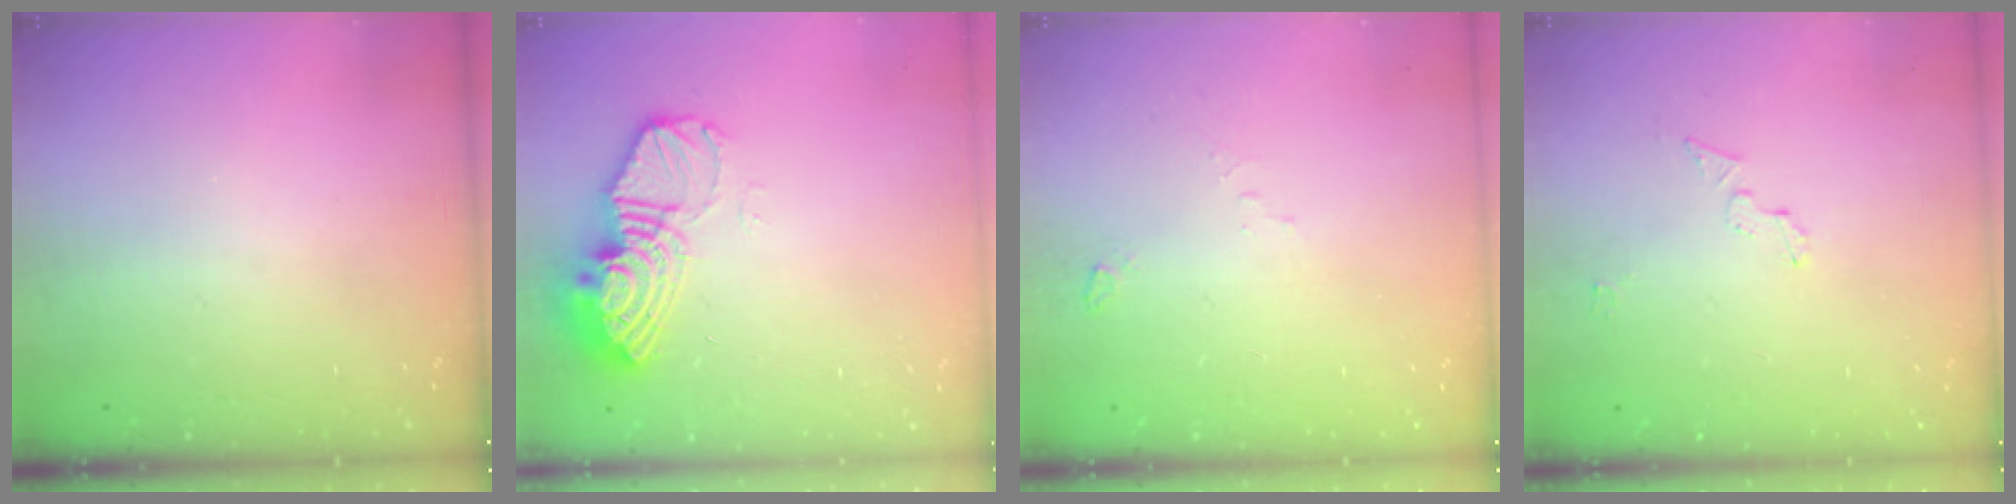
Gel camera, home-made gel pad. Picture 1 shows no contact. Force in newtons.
{"total": 14.8, "press": 14.7, "slide": 1.5}
{"total": 3.0, "press": 2.1, "slide": 2.1}
{"total": 4.0, "press": 4.0, "slide": 0.1}